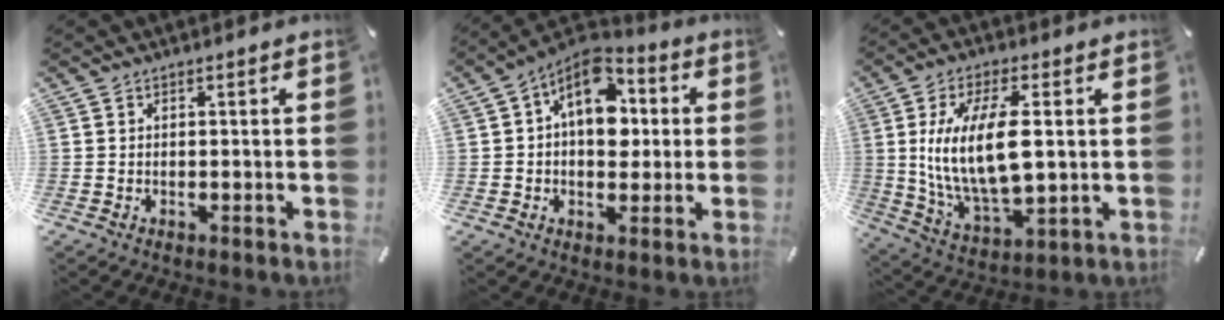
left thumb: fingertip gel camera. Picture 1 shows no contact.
{"total": 13.0, "force": [3.2, 8.9, 8.9], "torque": [-0.148, -0.023, 0.055]}
{"total": 16.3, "force": [2.3, 7.3, 14.3], "torque": [-0.303, -0.011, 0.037]}